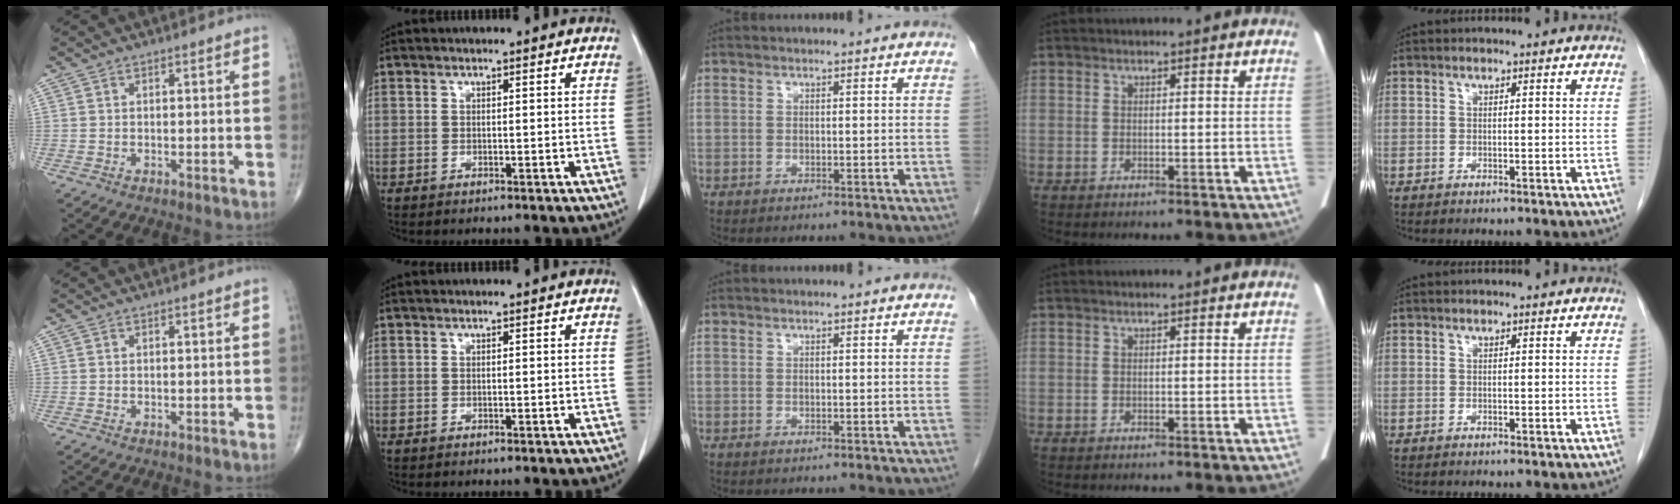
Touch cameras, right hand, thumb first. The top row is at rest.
{}